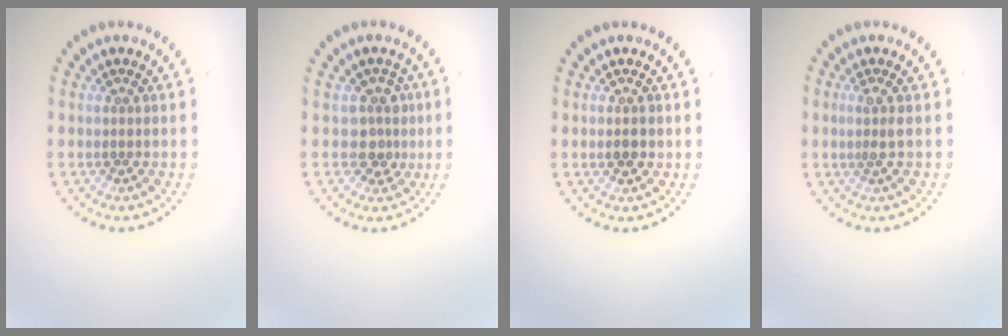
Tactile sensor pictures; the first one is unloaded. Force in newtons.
{"total": 2.5, "press": 1.9, "slide": 1.6}
{"total": 1.3, "press": 1.3, "slide": 0.2}
{"total": 1.3, "press": 1.0, "slide": 0.9}